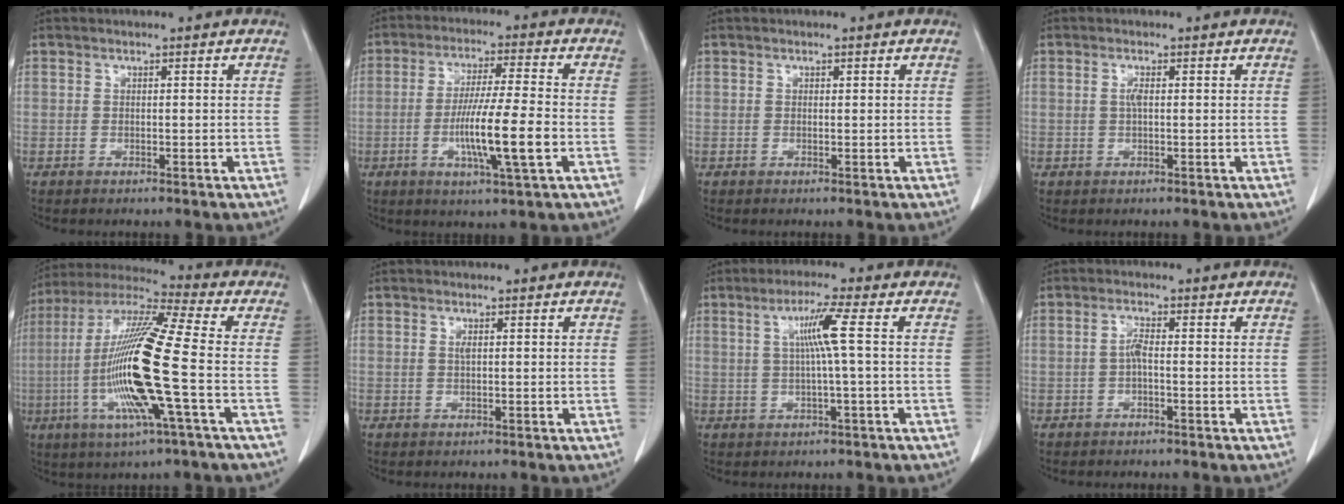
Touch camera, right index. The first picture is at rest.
{"total": 11.0, "force": [-2.8, 0.0, 10.6], "torque": [-0.198, -0.013, -0.053]}
{"total": 0.0}
{"total": 1.3, "force": [0.2, 0.3, 1.3], "torque": [-0.029, 0.001, 0.004]}
{"total": 18.2, "force": [-3.4, 0.0, 17.8], "torque": [-0.369, -0.010, -0.077]}
{"total": 0.7, "force": [0.3, 0.1, 0.7], "torque": [-0.020, -0.001, 0.005]}
{"total": 5.3, "force": [0.9, -1.1, 5.1], "torque": [-0.098, 0.006, 0.020]}
{"total": 1.9, "force": [-0.3, 0.3, 1.9], "torque": [-0.038, 0.003, -0.007]}